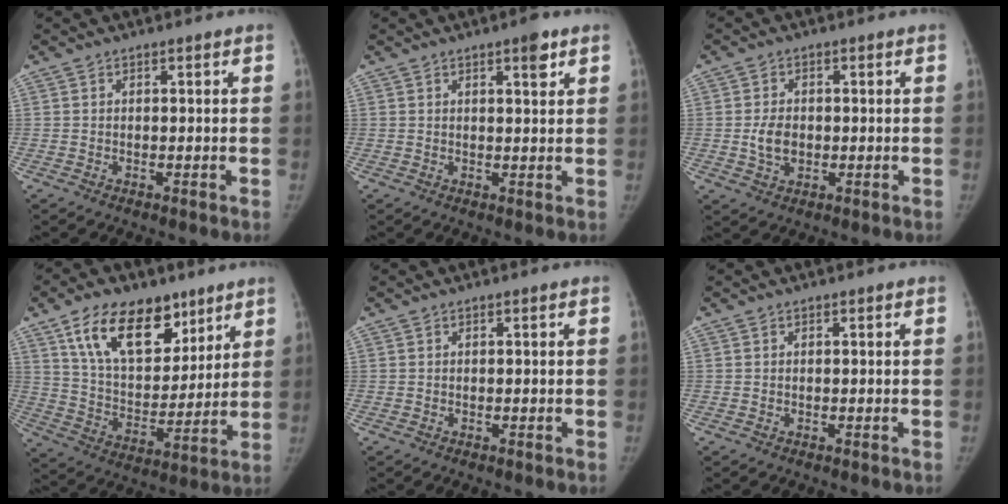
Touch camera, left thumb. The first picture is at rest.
{"total": 3.3, "force": [1.9, 0.9, 2.5], "torque": [-0.028, -0.009, 0.025]}
{"total": 4.6, "force": [-0.3, 3.4, 3.1], "torque": [-0.047, 0.000, -0.002]}
{"total": 19.0, "force": [11.0, 10.8, 11.0], "torque": [-0.139, -0.047, 0.194]}
{"total": 0.0}
{"total": 0.0}